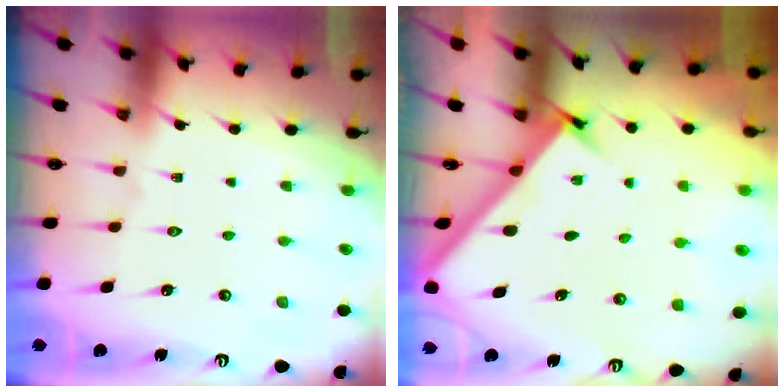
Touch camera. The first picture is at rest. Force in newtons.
{"total": 2.5, "press": 2.5, "slide": 0.3}